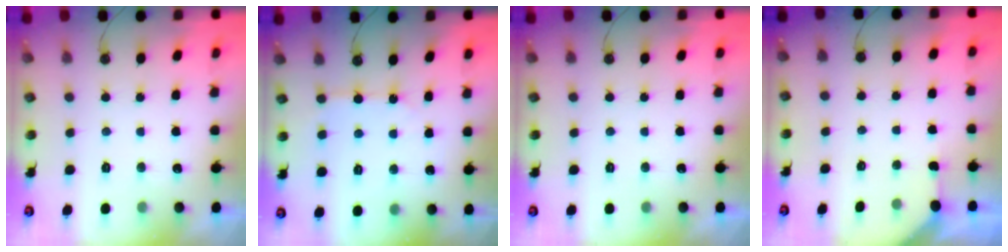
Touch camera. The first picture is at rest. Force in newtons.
{"total": 4.9, "press": 4.9, "slide": 0.6}
{"total": 0.0}
{"total": 1.6, "press": 1.6, "slide": 0.3}